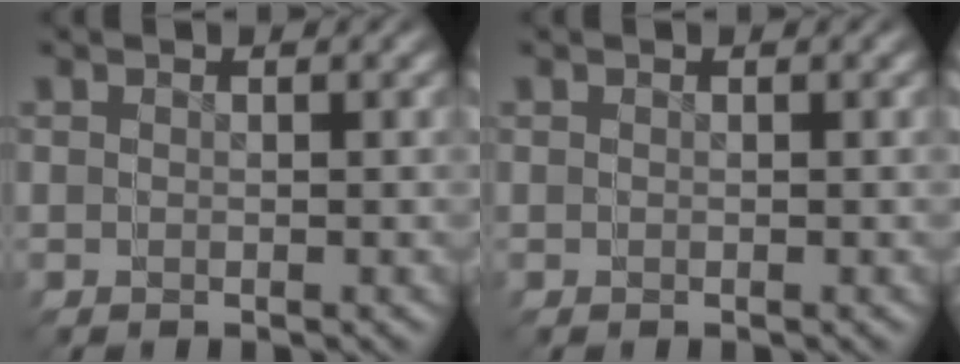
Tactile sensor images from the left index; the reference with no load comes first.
{"total": 0.0}